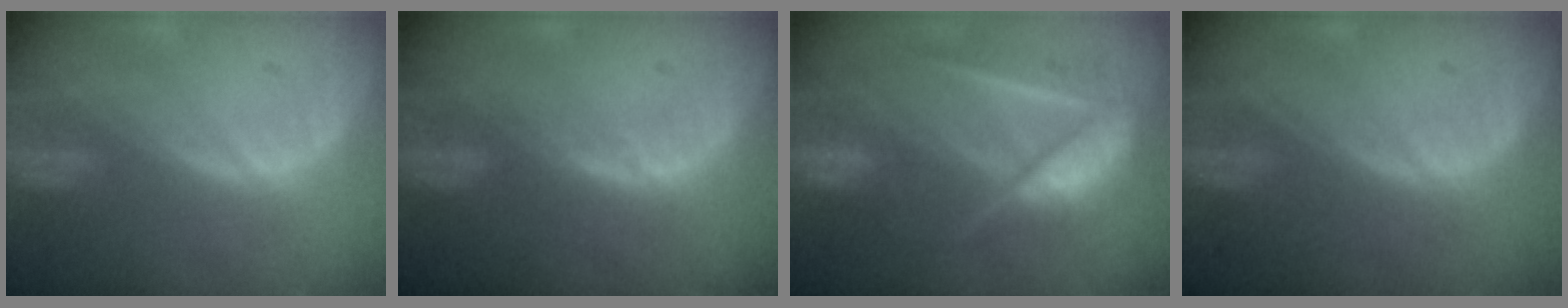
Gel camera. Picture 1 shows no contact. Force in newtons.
{"total": 1.7, "press": 1.7, "slide": 0.1}
{"total": 9.5, "press": 8.3, "slide": 4.7}
{"total": 0.0}